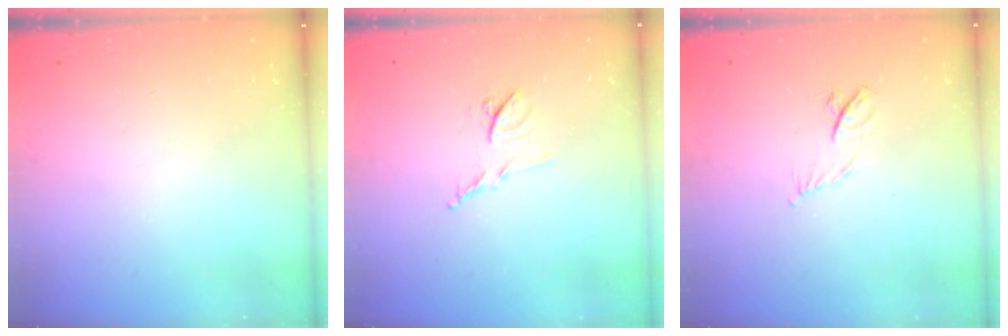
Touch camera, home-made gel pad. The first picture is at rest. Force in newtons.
{"total": 7.7, "press": 7.7, "slide": 0.5}
{"total": 5.2, "press": 5.1, "slide": 0.8}